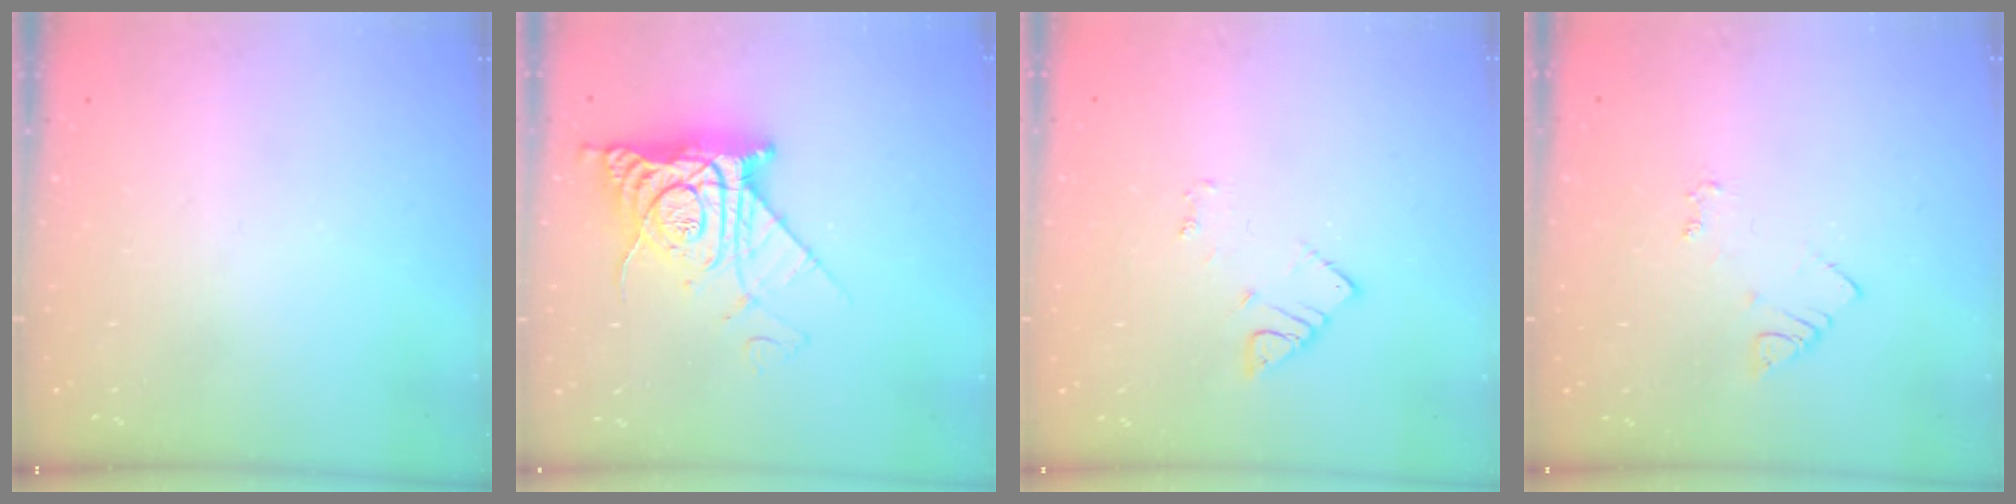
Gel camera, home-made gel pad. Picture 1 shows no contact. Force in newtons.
{"total": 11.9, "press": 11.9, "slide": 1.4}
{"total": 3.4, "press": 3.4, "slide": 0.6}
{"total": 4.2, "press": 4.1, "slide": 0.6}